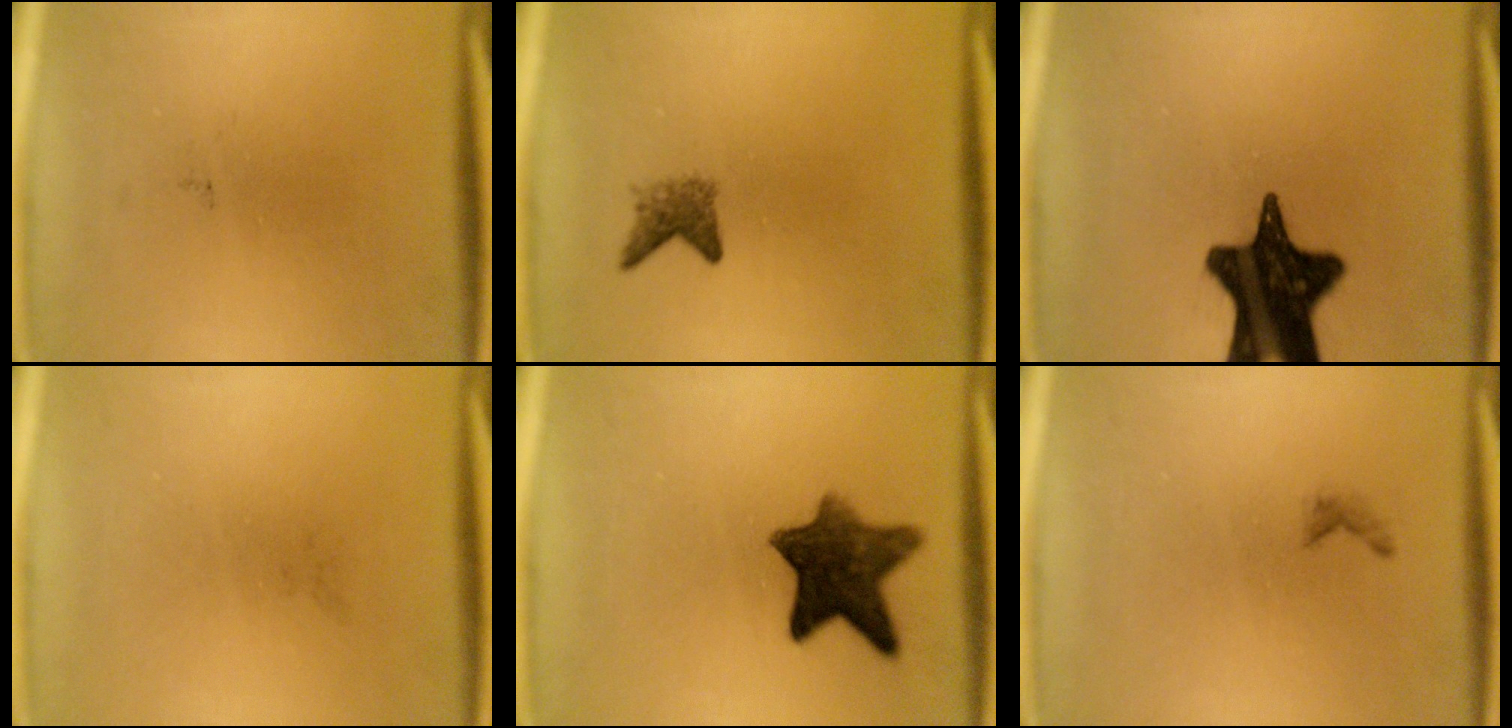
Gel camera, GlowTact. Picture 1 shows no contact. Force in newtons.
{"total": 2.2}
{"total": 17.4}
{"total": 0.0}
{"total": 9.9}
{"total": 0.6}